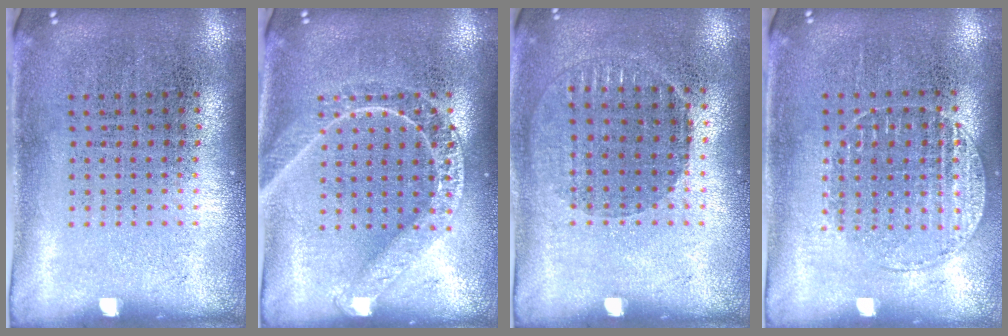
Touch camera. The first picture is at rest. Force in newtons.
{"total": 2.5, "press": 2.5, "slide": 0.4}
{"total": 0.9, "press": 0.8, "slide": 0.4}
{"total": 1.1, "press": 1.1, "slide": 0.4}